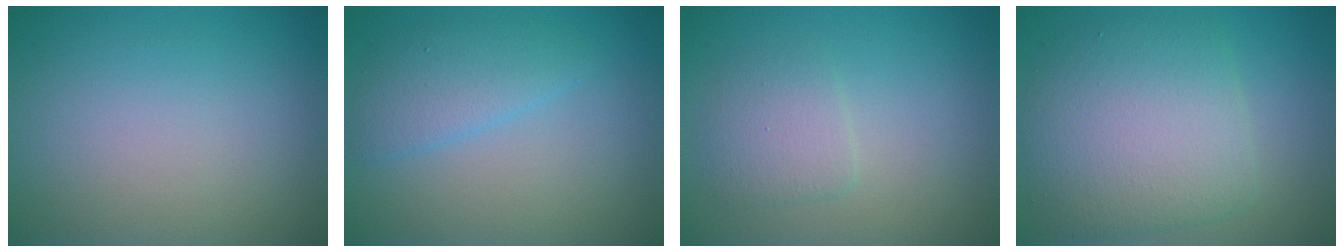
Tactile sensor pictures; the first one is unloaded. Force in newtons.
{"total": 2.8, "press": 2.8, "slide": 0.2}
{"total": 2.3, "press": 2.3, "slide": 0.1}
{"total": 7.5, "press": 7.5, "slide": 0.1}